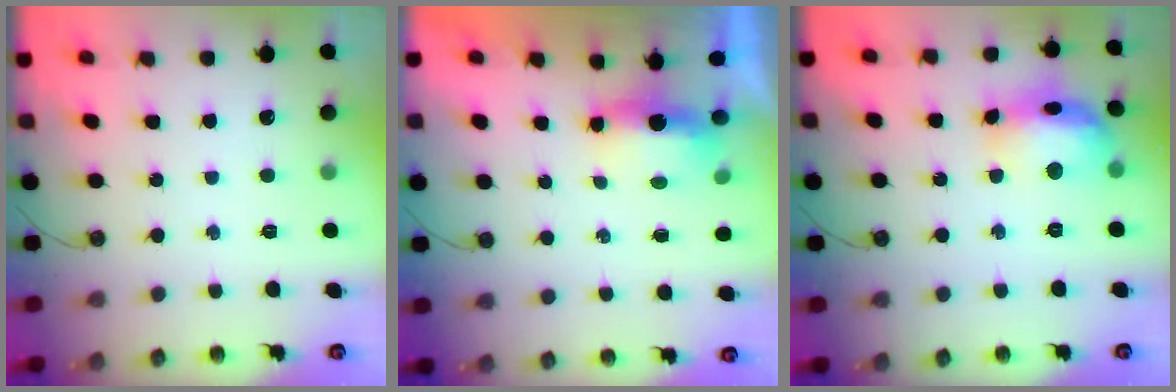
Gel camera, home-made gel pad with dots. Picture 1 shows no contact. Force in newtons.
{"total": 14.5, "press": 7.2, "slide": 12.6}
{"total": 14.3, "press": 14.1, "slide": 2.0}